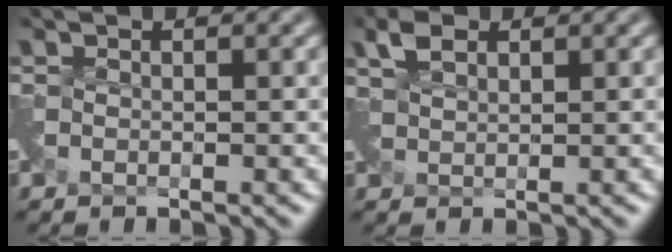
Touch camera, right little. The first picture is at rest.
{"total": 2.1, "force": [1.8, 0.9, 0.8], "torque": [-0.021, 0.010, 0.039]}